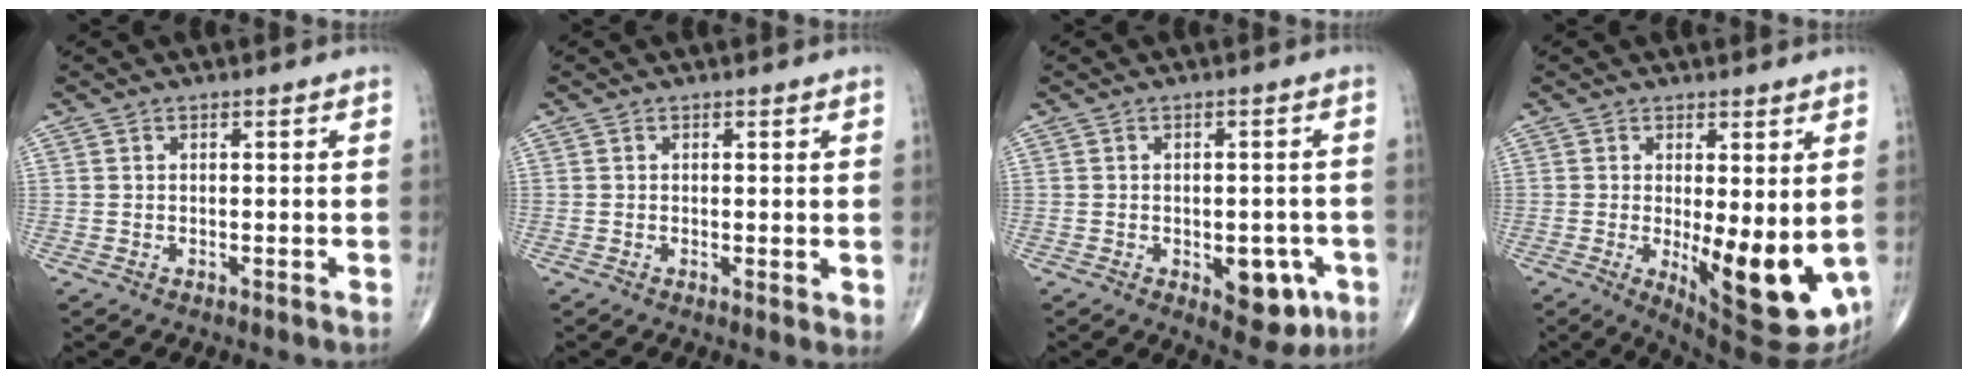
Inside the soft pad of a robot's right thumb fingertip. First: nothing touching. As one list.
[{"total": 1.4, "force": [0.2, 0.5, 1.3], "torque": [-0.020, -0.007, -0.002]}, {"total": 8.2, "force": [-2.9, 4.5, 6.3], "torque": [-0.049, 0.009, -0.027]}, {"total": 14.0, "force": [-1.7, 4.9, 13.0], "torque": [-0.175, -0.032, -0.009]}]